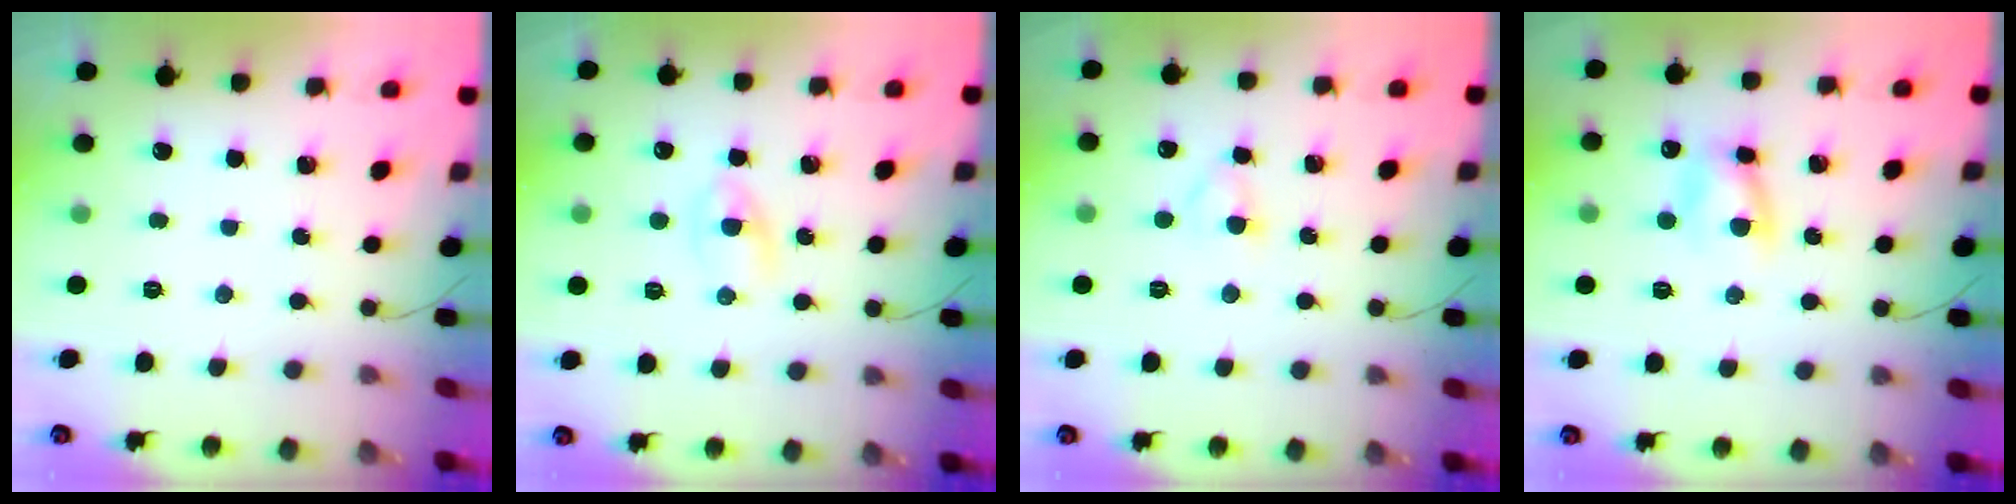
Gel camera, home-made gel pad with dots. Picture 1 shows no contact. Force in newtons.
{"total": 1.9, "press": 1.7, "slide": 0.8}
{"total": 2.6, "press": 2.5, "slide": 0.9}
{"total": 6.7, "press": 6.6, "slide": 1.2}